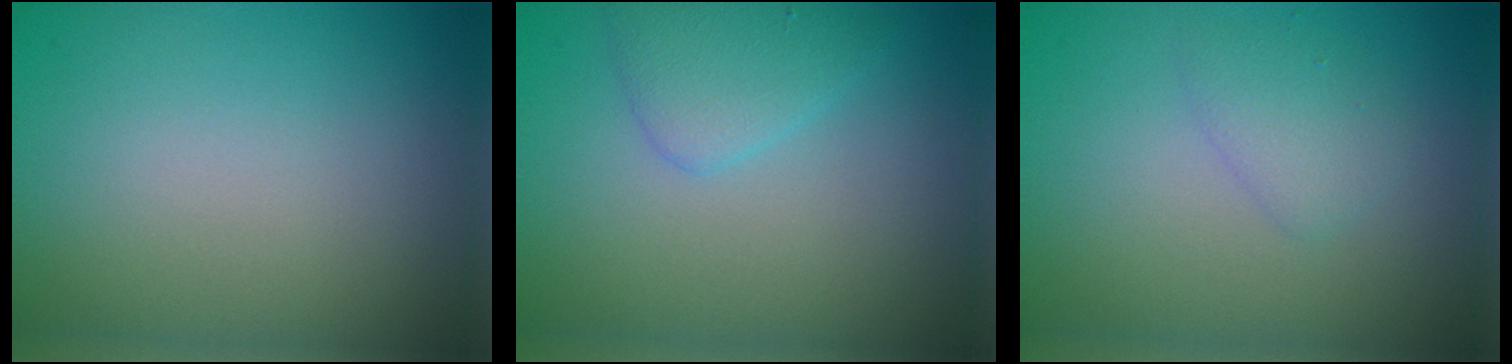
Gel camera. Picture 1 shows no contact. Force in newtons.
{"total": 2.5, "press": 2.5, "slide": 0.1}
{"total": 1.7, "press": 1.7, "slide": 0.1}